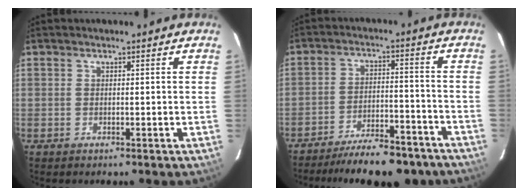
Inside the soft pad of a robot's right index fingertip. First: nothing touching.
{"total": 17.3, "force": [-14.8, 4.9, 7.4], "torque": [-0.139, 0.003, -0.197]}